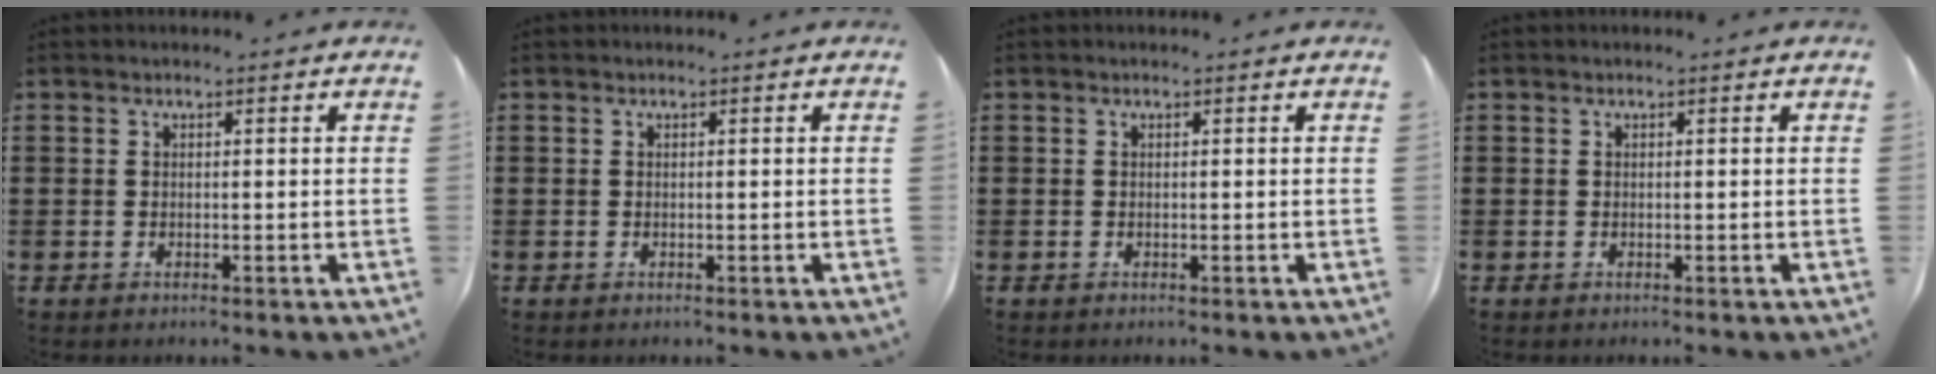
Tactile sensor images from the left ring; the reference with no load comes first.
{"total": 0.0}
{"total": 0.0}
{"total": 0.0}